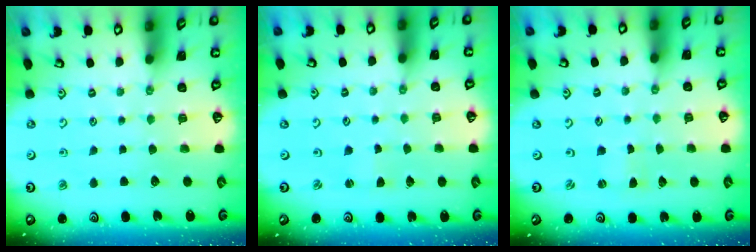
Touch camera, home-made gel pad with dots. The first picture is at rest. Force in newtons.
{"total": 1.1, "press": 1.1, "slide": 0.2}
{"total": 0.0}